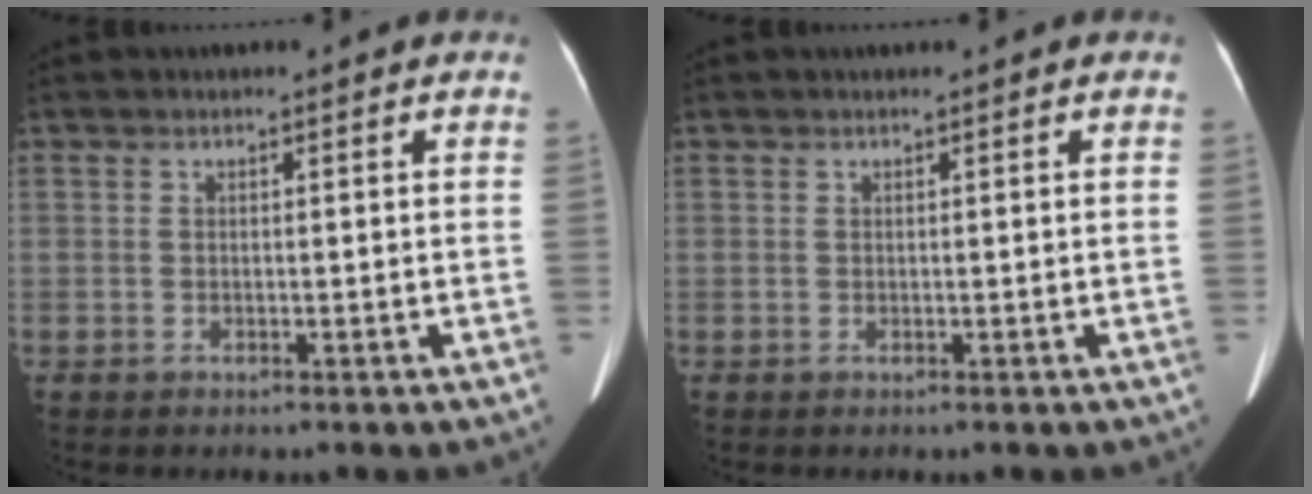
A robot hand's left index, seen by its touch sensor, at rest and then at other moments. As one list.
[{"total": 0.0}]